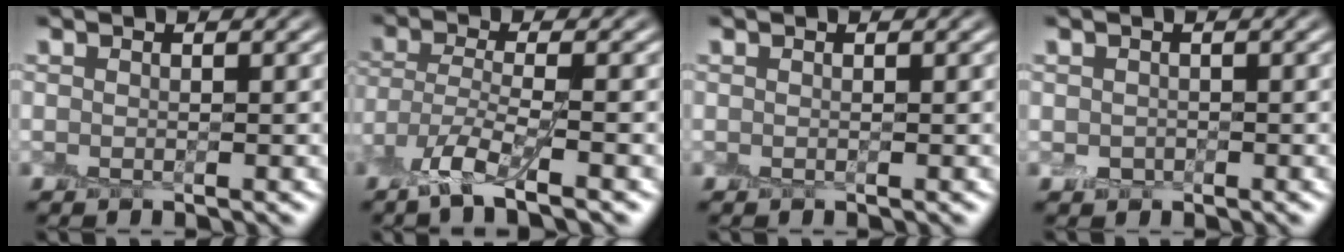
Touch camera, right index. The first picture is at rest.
{"total": 4.4, "force": [-2.9, 0.8, 3.3], "torque": [-0.073, -0.013, -0.068]}
{"total": 0.0}
{"total": 1.1, "force": [-0.2, 0.9, 0.4], "torque": [-0.008, -0.005, -0.006]}